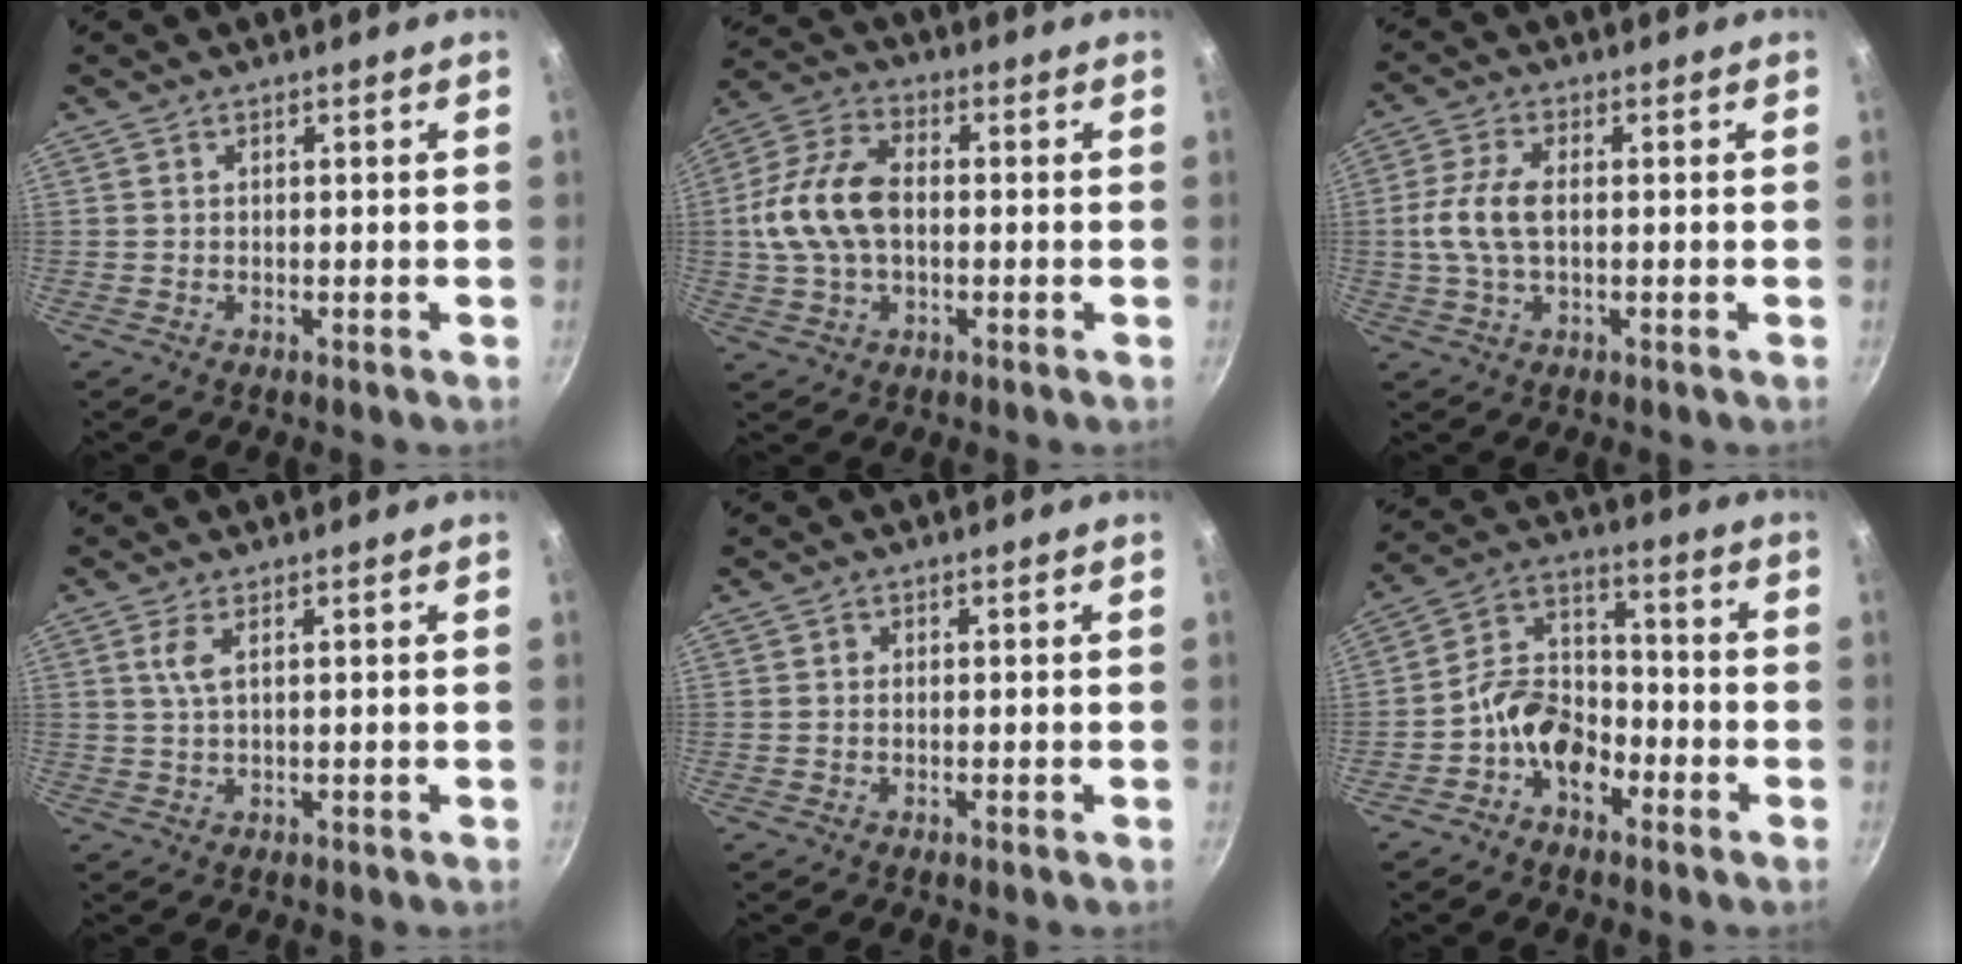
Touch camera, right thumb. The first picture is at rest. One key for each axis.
{"total": 13.1, "fx": -0.1, "fy": 8.3, "fz": 10.2, "tx": -0.191, "ty": 0.030, "tz": -0.013}
{"total": 7.6, "fx": 0.0, "fy": 4.0, "fz": 6.5, "tx": -0.138, "ty": 0.014, "tz": -0.007}
{"total": 2.8, "fx": 1.0, "fy": 0.8, "fz": 2.5, "tx": -0.058, "ty": -0.001, "tz": 0.022}
{"total": 0.7, "fx": 0.0, "fy": 0.6, "fz": 0.2, "tx": 0.000, "ty": 0.004, "tz": -0.001}
{"total": 10.4, "fx": -4.8, "fy": 7.0, "fz": 6.1, "tx": -0.079, "ty": 0.052, "tz": -0.102}